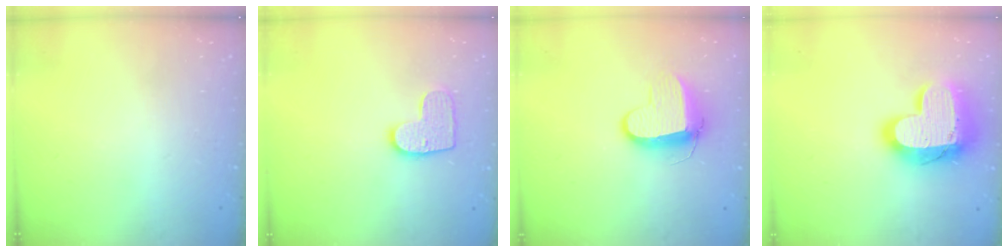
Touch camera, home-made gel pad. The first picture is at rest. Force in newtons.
{"total": 10.0, "press": 10.0, "slide": 0.5}
{"total": 9.6, "press": 9.5, "slide": 0.9}
{"total": 20.0, "press": 20.0, "slide": 1.6}